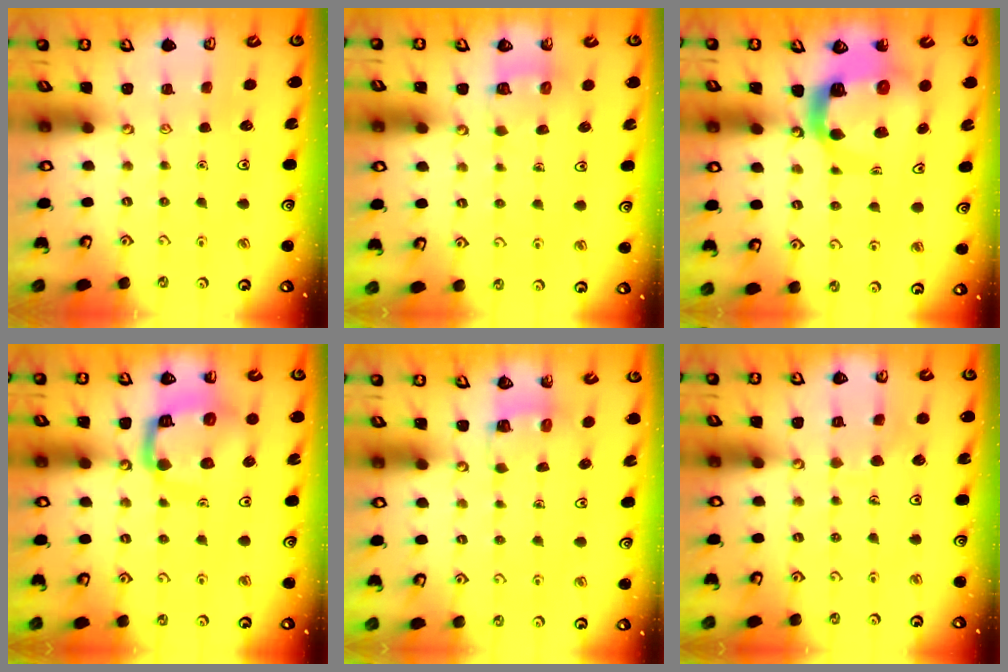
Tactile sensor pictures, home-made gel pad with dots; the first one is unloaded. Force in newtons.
{"total": 5.2, "press": 5.1, "slide": 0.4}
{"total": 11.1, "press": 11.0, "slide": 1.5}
{"total": 13.8, "press": 13.7, "slide": 1.7}
{"total": 3.0, "press": 3.0, "slide": 0.2}
{"total": 5.1, "press": 5.1, "slide": 0.5}